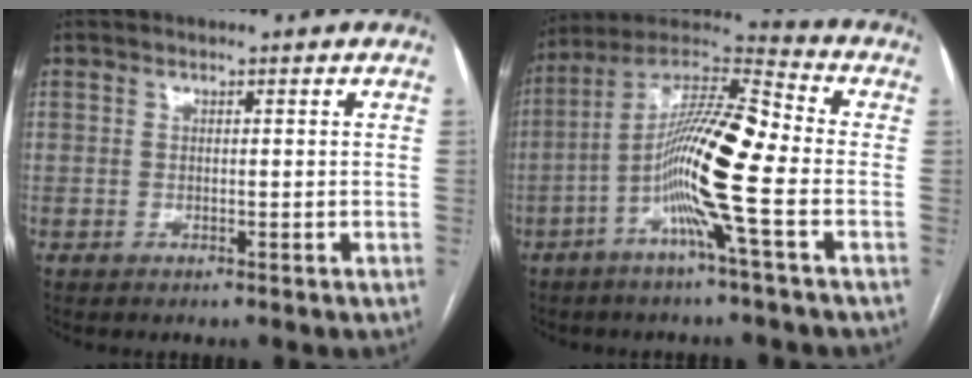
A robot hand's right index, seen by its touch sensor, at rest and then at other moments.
{"total": 15.1, "force": [-3.6, 0.2, 14.6], "torque": [-0.273, 0.011, -0.080]}